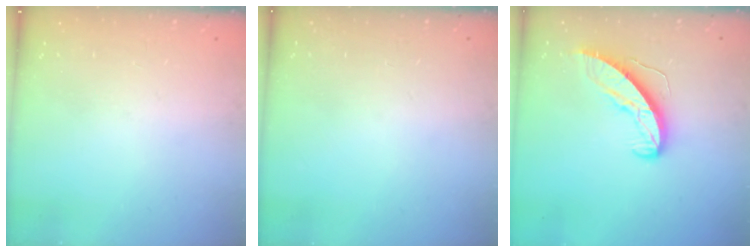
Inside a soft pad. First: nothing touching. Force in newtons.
{"total": 0.0}
{"total": 8.7, "press": 8.7, "slide": 0.6}